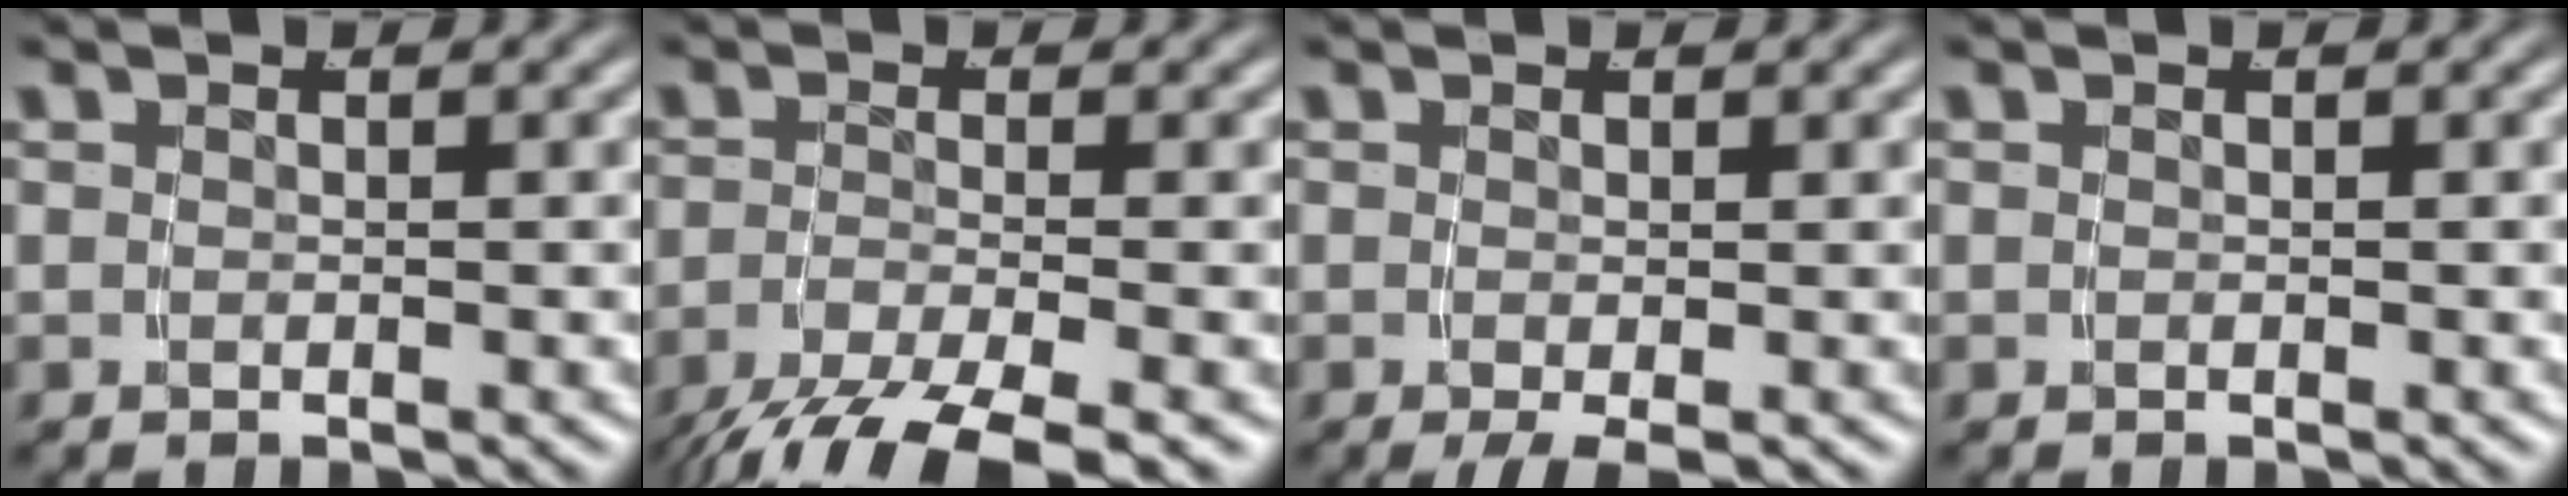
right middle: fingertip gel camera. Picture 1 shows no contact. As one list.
[{"total": 6.2, "force": [-3.9, 2.1, 4.3], "torque": [-0.083, -0.024, -0.044]}, {"total": 3.2, "force": [-2.0, 1.2, 2.2], "torque": [-0.030, -0.013, -0.021]}, {"total": 0.0}]